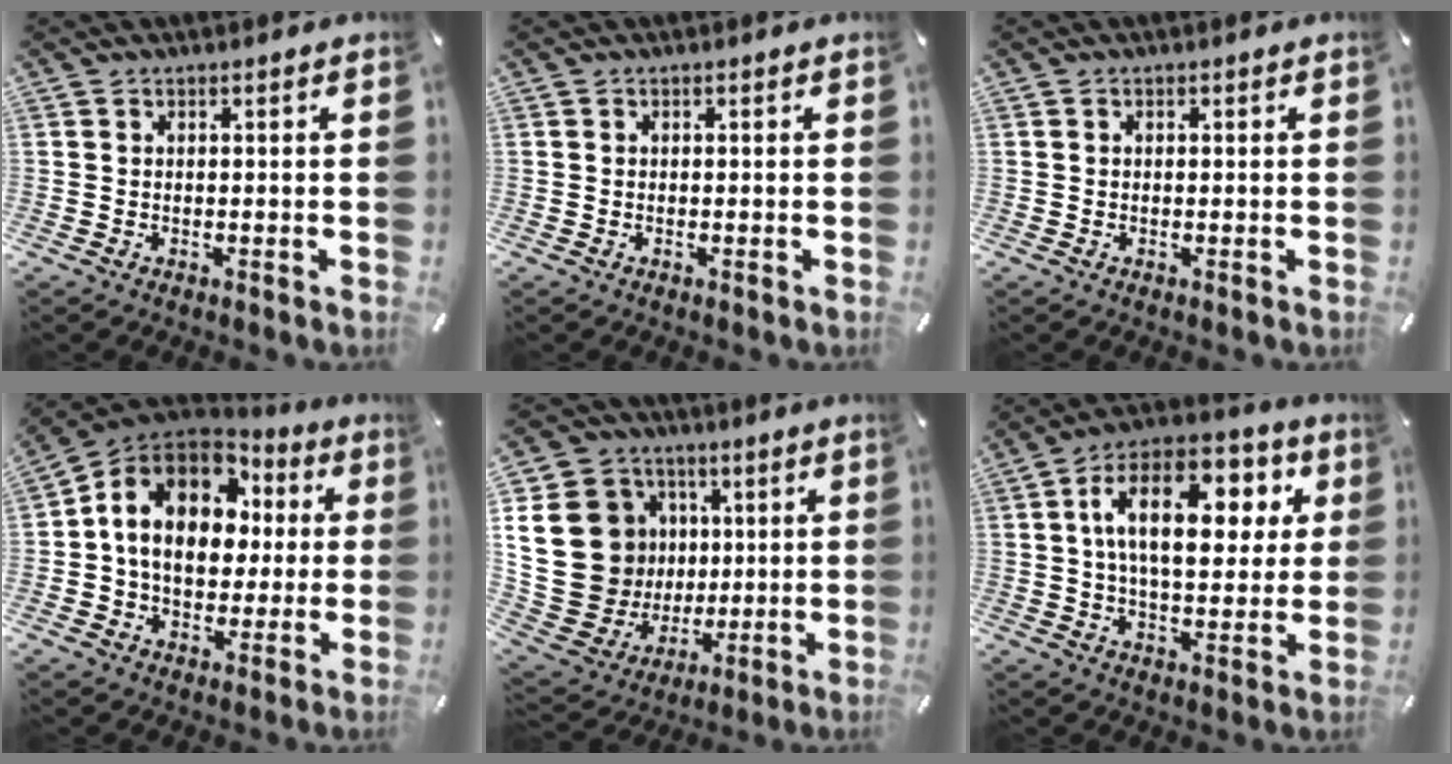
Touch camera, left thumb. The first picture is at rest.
{"total": 0.0}
{"total": 0.0}
{"total": 15.0, "force": [2.6, 11.6, 9.1], "torque": [-0.175, 0.000, 0.049]}
{"total": 22.5, "force": [3.8, 20.0, 9.7], "torque": [-0.191, -0.012, 0.104]}
{"total": 19.0, "force": [5.7, 10.9, 14.4], "torque": [-0.235, -0.009, 0.093]}